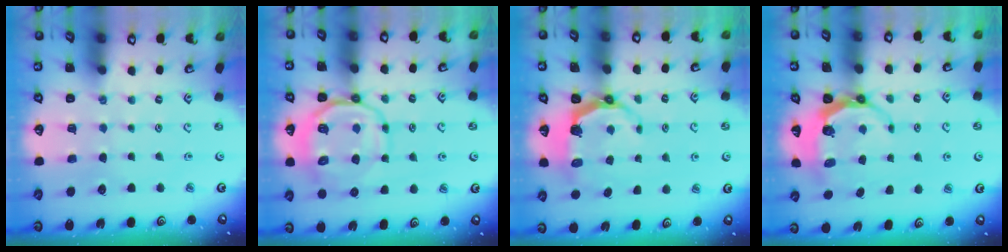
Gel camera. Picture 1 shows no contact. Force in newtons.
{"total": 11.3, "press": 11.1, "slide": 2.3}
{"total": 5.0, "press": 3.4, "slide": 3.7}
{"total": 6.7, "press": 6.0, "slide": 3.2}